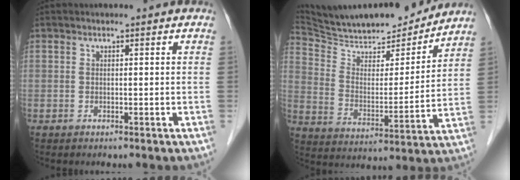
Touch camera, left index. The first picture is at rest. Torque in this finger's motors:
{"motor_torque": [-0.48, -0.84, 0.11, 0.04]}